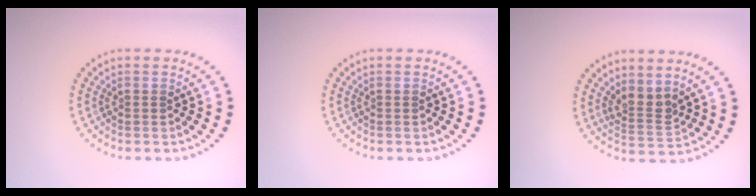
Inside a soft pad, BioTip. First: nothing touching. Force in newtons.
{"total": 0.0}
{"total": 2.5, "press": 1.9, "slide": 1.6}